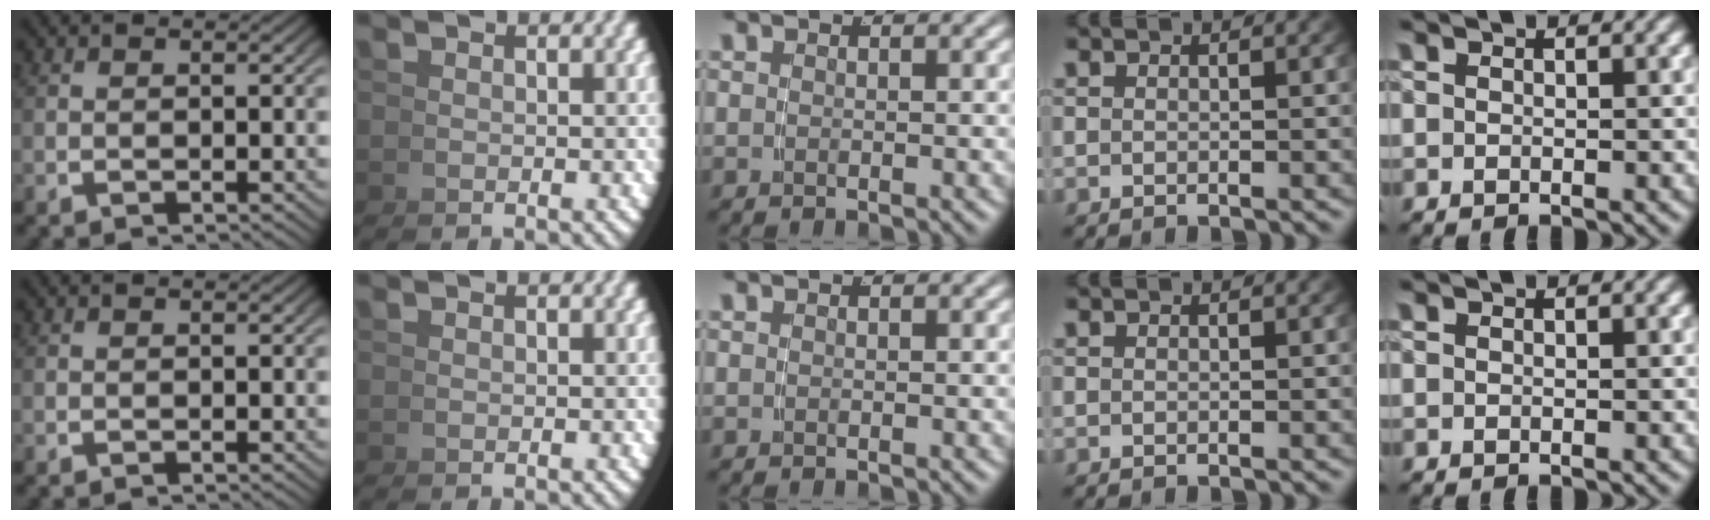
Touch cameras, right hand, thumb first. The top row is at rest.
{"ring": {"total": 0.7, "force": [-0.1, -0.6, -0.3], "torque": [0.004, -0.013, 0.009]}}